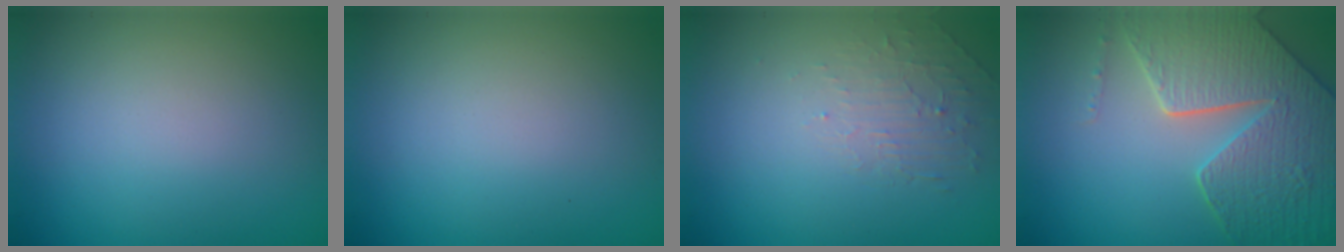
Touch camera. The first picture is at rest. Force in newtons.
{"total": 0.0}
{"total": 1.8, "press": 0.5, "slide": 1.7}
{"total": 8.1, "press": 6.1, "slide": 5.4}